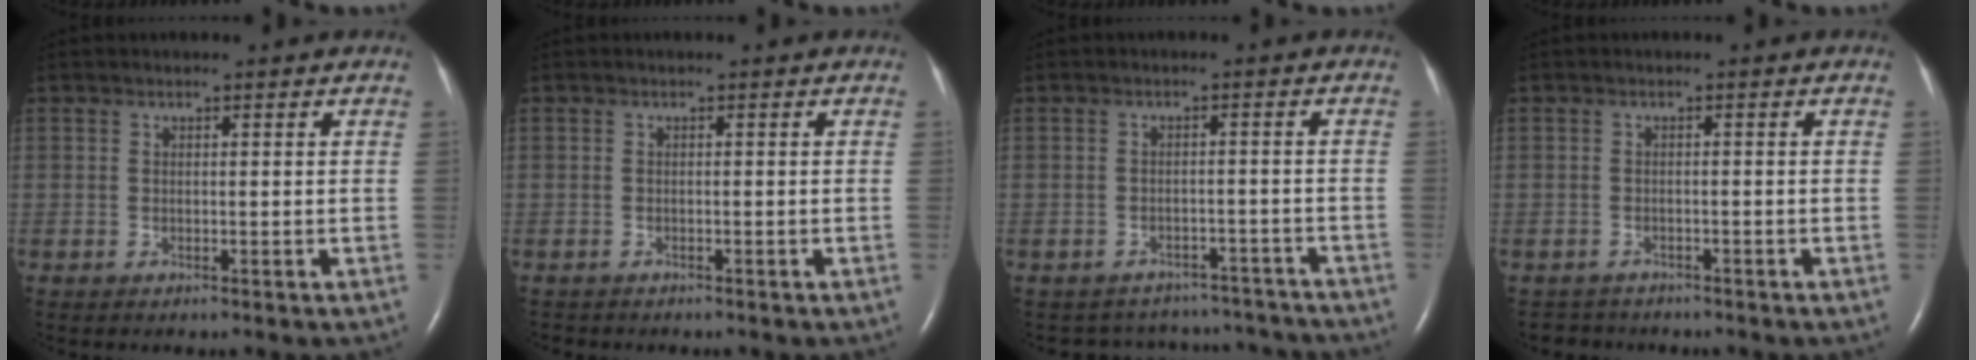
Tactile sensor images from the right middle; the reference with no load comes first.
{"total": 1.2, "force": [-1.1, 0.4, 0.2], "torque": [-0.007, -0.001, -0.015]}
{"total": 10.8, "force": [-10.0, 3.9, 0.2], "torque": [-0.003, 0.029, -0.110]}
{"total": 2.5, "force": [-2.2, 1.0, -0.5], "torque": [0.003, -0.003, -0.035]}